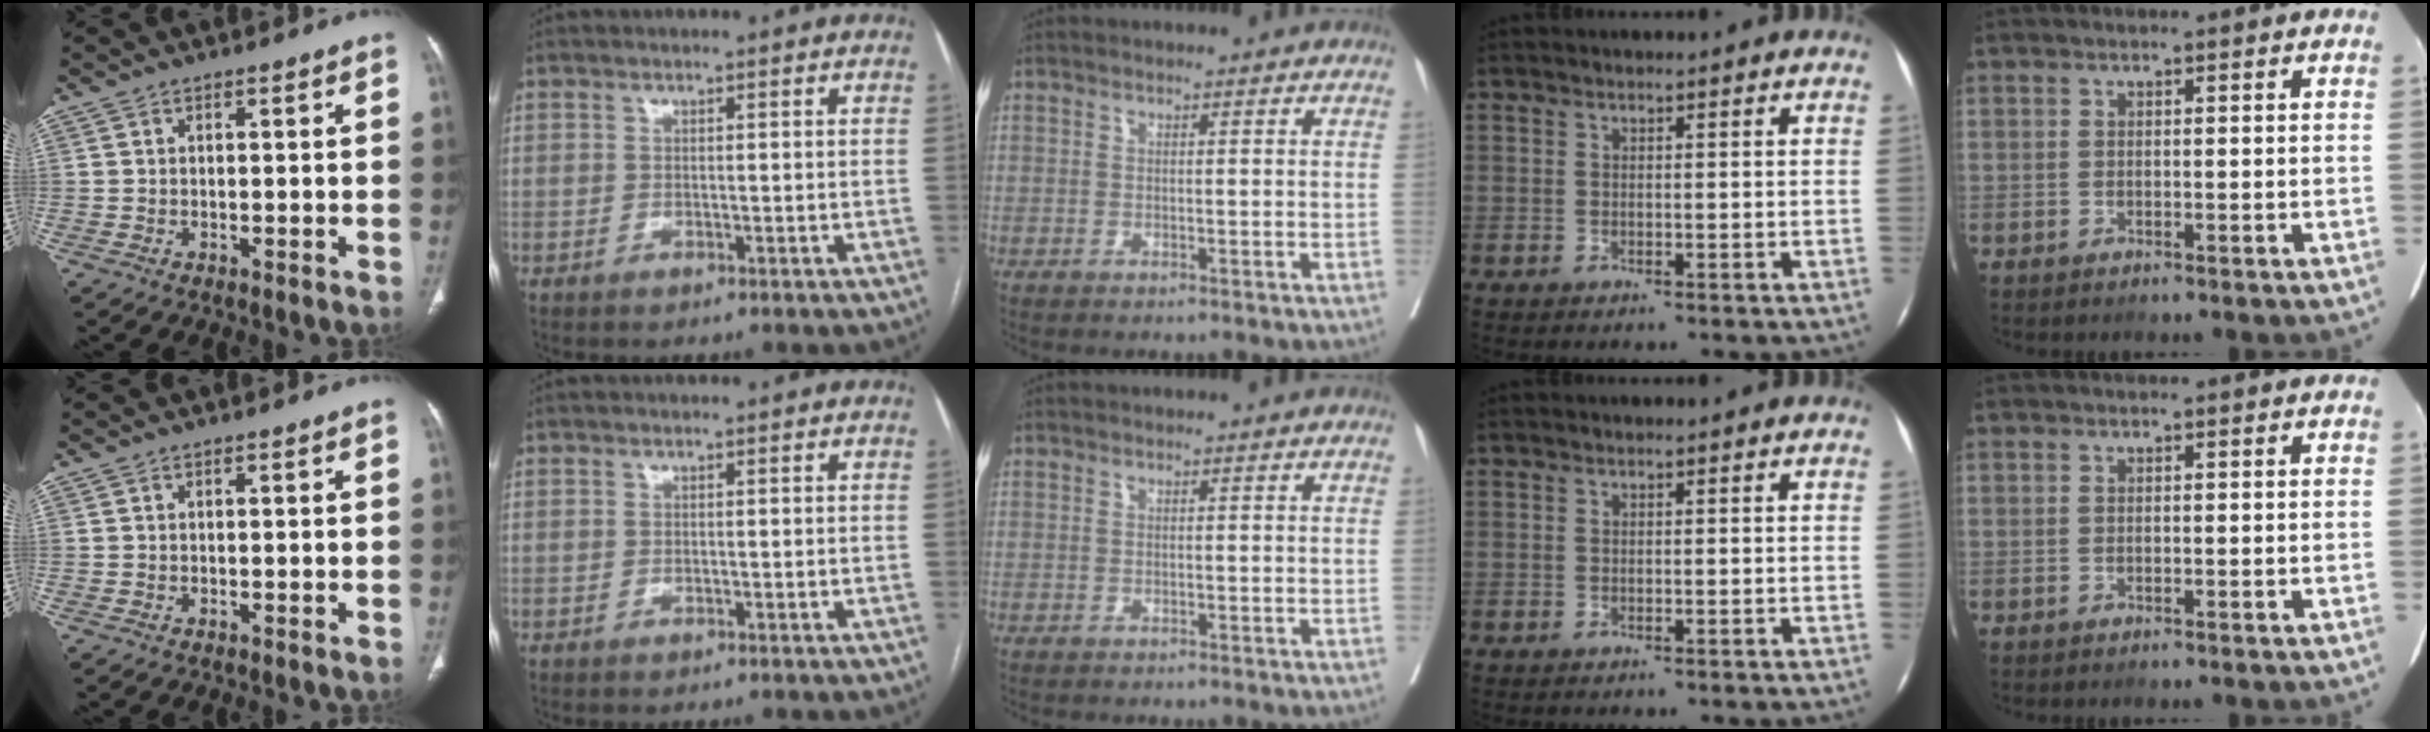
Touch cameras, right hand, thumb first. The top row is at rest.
{}